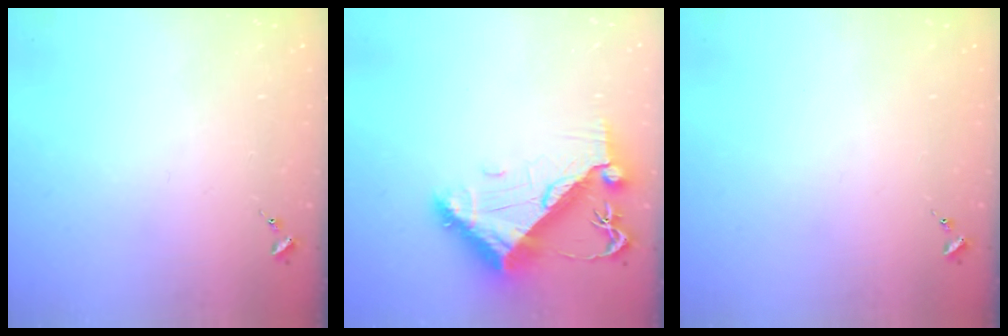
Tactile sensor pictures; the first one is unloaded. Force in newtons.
{"total": 10.5, "press": 10.4, "slide": 1.3}
{"total": 0.0}